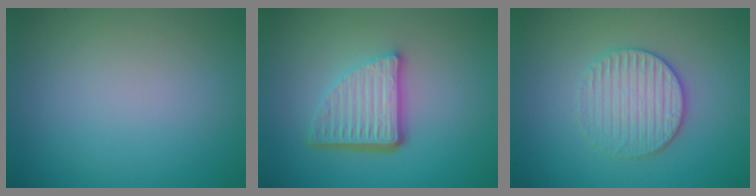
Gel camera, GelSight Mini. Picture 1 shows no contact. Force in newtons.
{"total": 5.7, "press": 3.8, "slide": 4.2}
{"total": 3.4, "press": 3.2, "slide": 1.1}